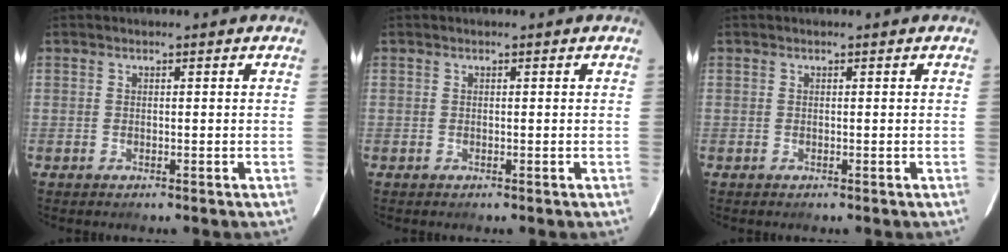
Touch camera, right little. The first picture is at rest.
{"total": 0.0}
{"total": 0.0}